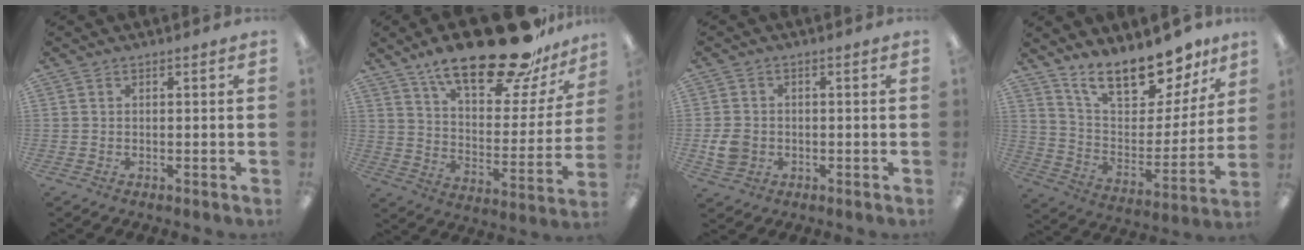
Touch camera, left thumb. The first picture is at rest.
{"total": 25.6, "force": [18.9, 8.7, 15.0], "torque": [-0.223, -0.123, 0.313]}
{"total": 5.0, "force": [-0.8, 4.2, 2.6], "torque": [-0.048, 0.002, -0.015]}
{"total": 19.3, "force": [15.4, 7.4, 9.1], "torque": [-0.153, -0.104, 0.269]}